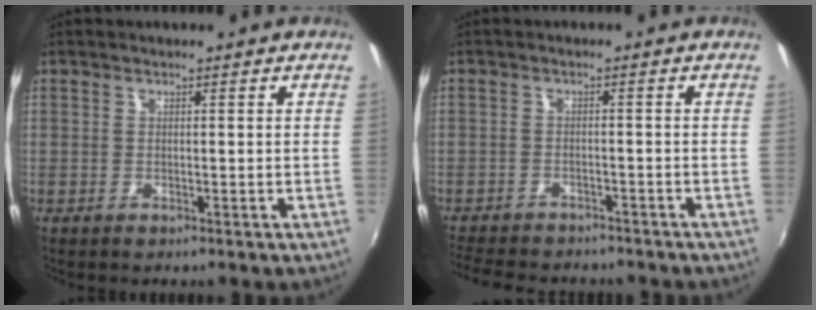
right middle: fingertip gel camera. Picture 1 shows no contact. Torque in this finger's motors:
{"motor_torque": [1.05, -1.09, 0.44, 0.10]}